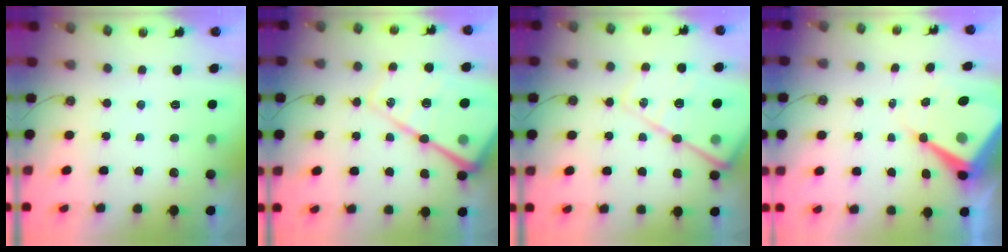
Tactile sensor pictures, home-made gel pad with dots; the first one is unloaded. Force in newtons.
{"total": 24.6, "press": 24.4, "slide": 3.0}
{"total": 17.2, "press": 17.1, "slide": 1.9}
{"total": 13.4, "press": 13.4, "slide": 1.2}